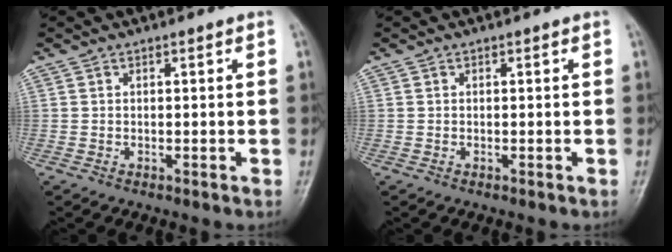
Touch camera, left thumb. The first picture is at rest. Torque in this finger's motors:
{"motor_torque": [-0.06, 0.05, 0.01, 0.01, 0.00]}